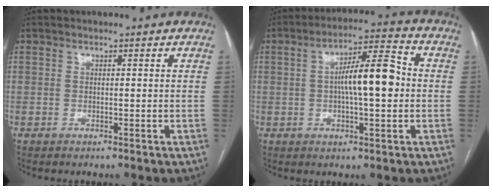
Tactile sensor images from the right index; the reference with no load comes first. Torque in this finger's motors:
{"motor_torque": [1.03, 0.07, 0.75, 0.12]}